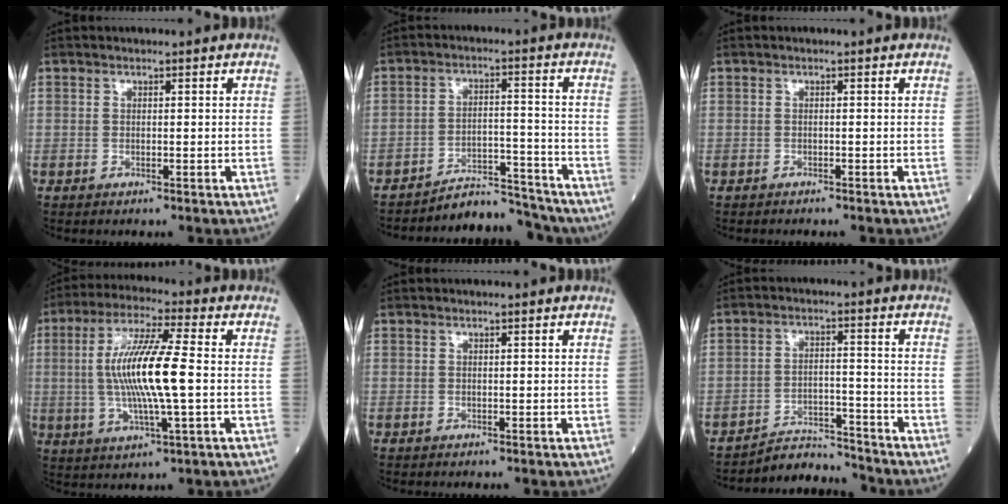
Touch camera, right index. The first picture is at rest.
{"total": 7.6, "force": [-7.4, 1.7, -0.2], "torque": [0.011, 0.035, -0.118]}
{"total": 1.0, "force": [-0.9, 0.2, 0.3], "torque": [-0.010, -0.001, -0.012]}
{"total": 12.8, "force": [-0.2, 1.0, 12.8], "torque": [-0.254, 0.003, -0.005]}
{"total": 0.0}
{"total": 5.9, "force": [-5.8, 0.2, -0.9], "torque": [0.015, 0.013, -0.094]}